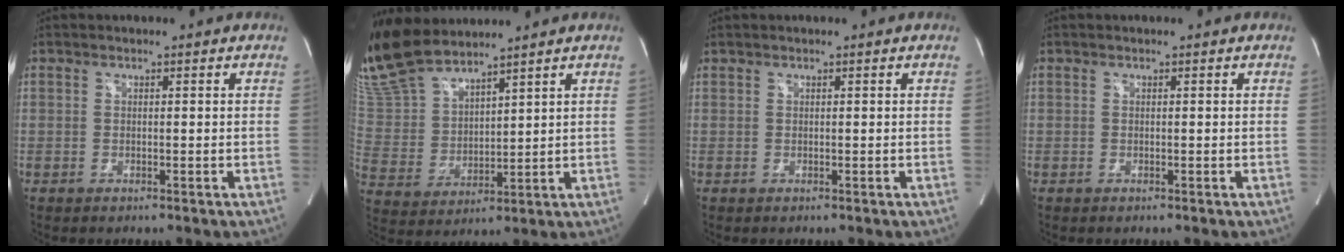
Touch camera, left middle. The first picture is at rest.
{"total": 12.4, "force": [11.3, 2.4, 4.5], "torque": [-0.108, 0.007, 0.242]}
{"total": 0.0}
{"total": 0.0}